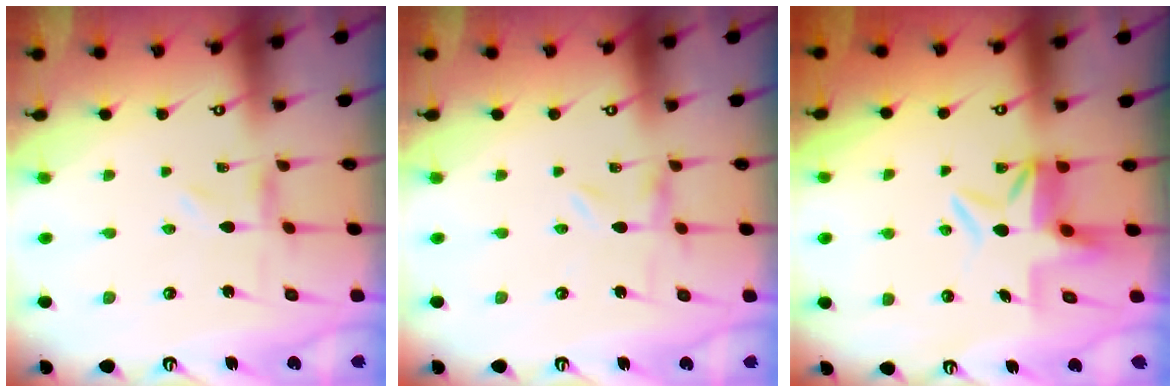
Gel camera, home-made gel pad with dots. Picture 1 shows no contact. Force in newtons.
{"total": 0.0}
{"total": 6.3, "press": 5.9, "slide": 2.2}